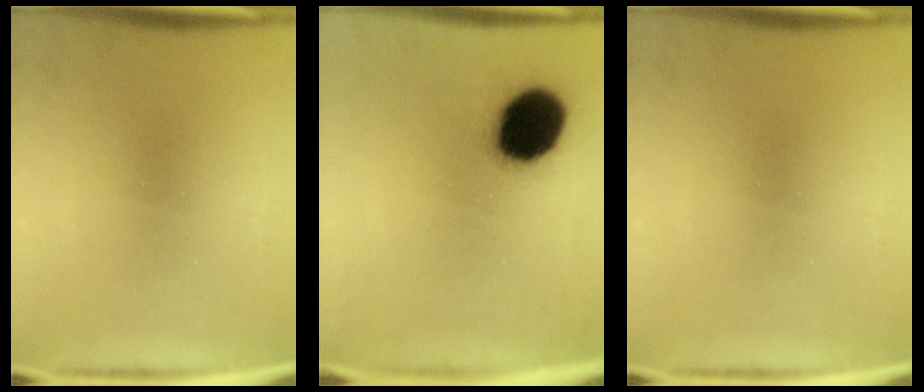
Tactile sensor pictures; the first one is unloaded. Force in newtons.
{"total": 18.3}
{"total": 0.0}